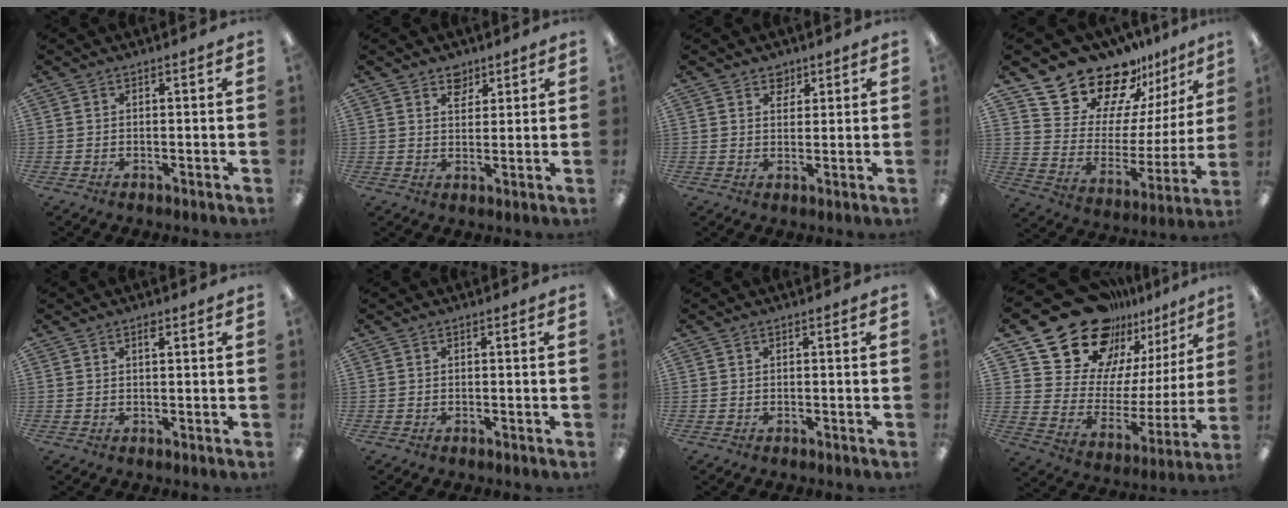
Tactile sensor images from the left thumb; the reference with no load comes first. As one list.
[{"total": 4.6, "force": [3.4, 2.8, 1.2], "torque": [-0.002, -0.018, 0.058]}, {"total": 3.6, "force": [2.7, 2.3, 0.5], "torque": [0.006, -0.013, 0.046]}, {"total": 19.7, "force": [17.1, 8.6, 4.7], "torque": [-0.099, -0.143, 0.309]}, {"total": 1.3, "force": [0.9, 0.5, 0.7], "torque": [-0.008, -0.002, 0.015]}, {"total": 0.0}, {"total": 0.0}, {"total": 21.0, "force": [17.5, 10.5, 4.8], "torque": [-0.099, -0.141, 0.325]}]